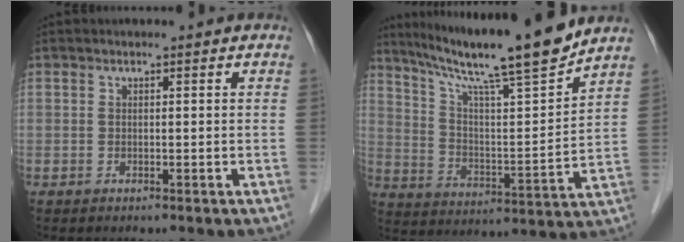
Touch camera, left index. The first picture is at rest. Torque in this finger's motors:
{"motor_torque": [0.80, -0.89, 0.63, 0.18]}